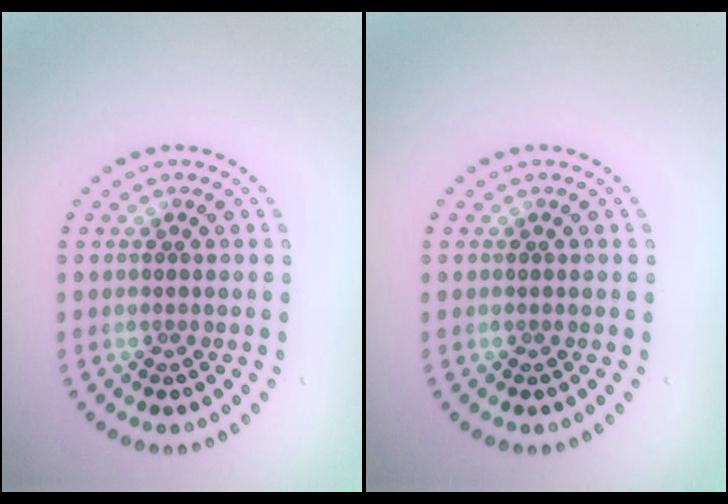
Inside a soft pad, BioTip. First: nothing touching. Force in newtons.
{"total": 0.0}